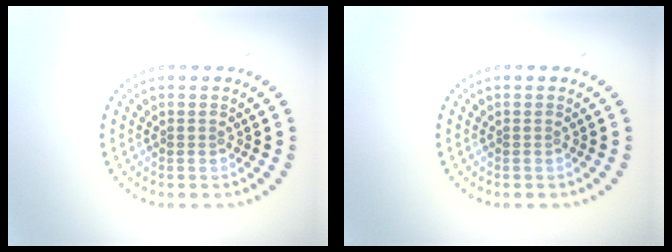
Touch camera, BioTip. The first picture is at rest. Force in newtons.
{"total": 0.0}